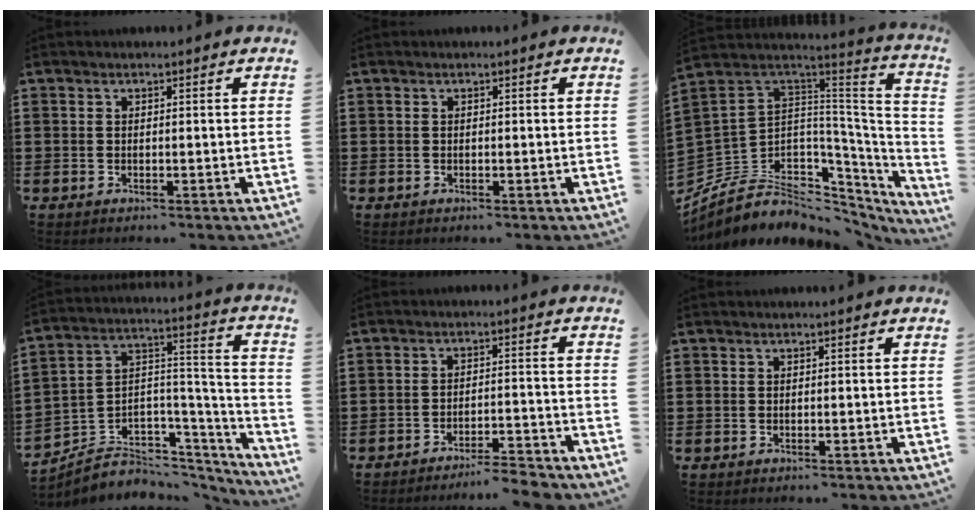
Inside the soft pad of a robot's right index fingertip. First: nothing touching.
{"total": 0.0}
{"total": 6.2, "force": [-1.5, 5.7, 2.1], "torque": [-0.080, -0.035, -0.021]}
{"total": 4.1, "force": [-2.2, 3.4, 0.4], "torque": [-0.019, -0.012, -0.039]}
{"total": 4.3, "force": [-4.2, -0.3, 1.0], "torque": [-0.018, -0.005, -0.086]}
{"total": 0.0}